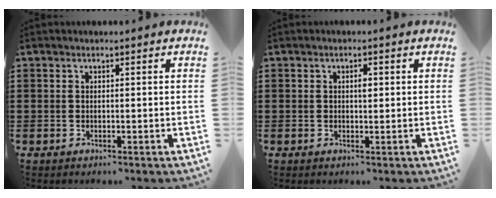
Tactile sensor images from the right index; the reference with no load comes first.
{"total": 1.4, "force": [0.3, 0.5, 1.3], "torque": [-0.018, 0.000, 0.001]}